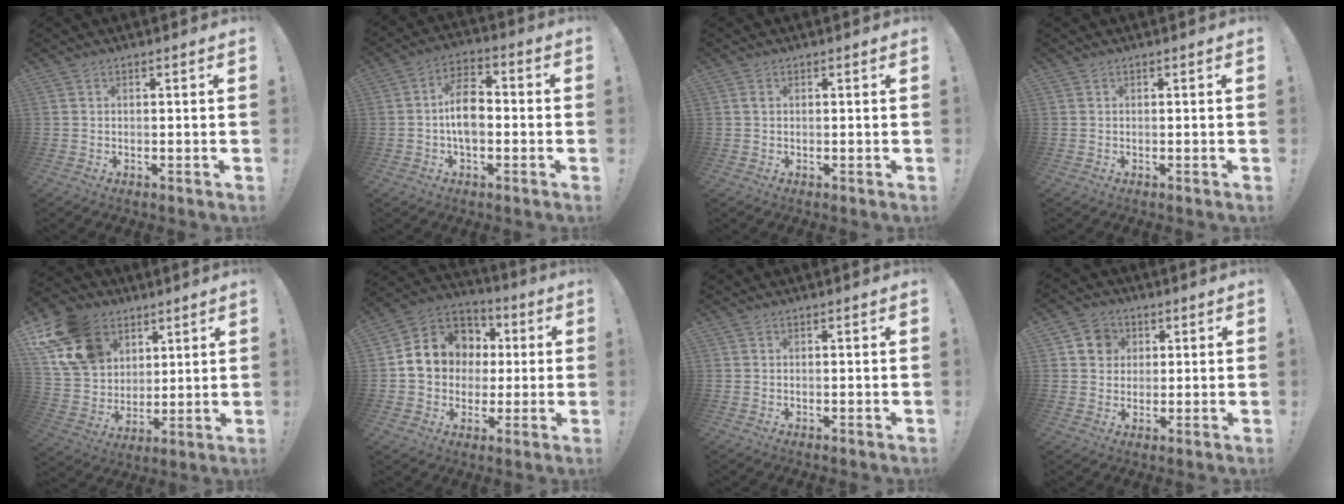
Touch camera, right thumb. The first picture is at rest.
{"total": 10.1, "force": [-1.3, 6.2, 7.9], "torque": [-0.141, 0.012, -0.022]}
{"total": 0.8, "force": [0.2, 0.6, 0.5], "torque": [-0.002, 0.000, 0.003]}
{"total": 0.0}
{"total": 18.3, "force": [8.7, 13.8, 8.2], "torque": [-0.148, -0.039, 0.181]}
{"total": 13.8, "force": [2.0, 12.3, 6.0], "torque": [-0.073, -0.001, 0.054]}
{"total": 0.0}
{"total": 6.8, "force": [1.9, 6.3, 1.9], "torque": [-0.026, -0.003, 0.039]}